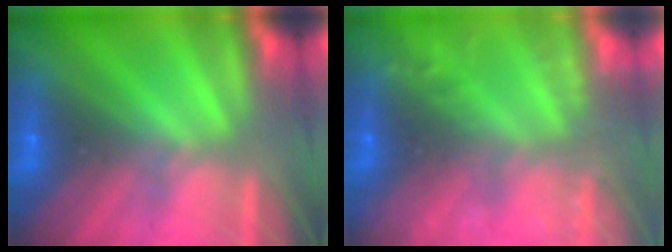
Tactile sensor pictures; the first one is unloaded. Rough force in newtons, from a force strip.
{"total": 7.9}